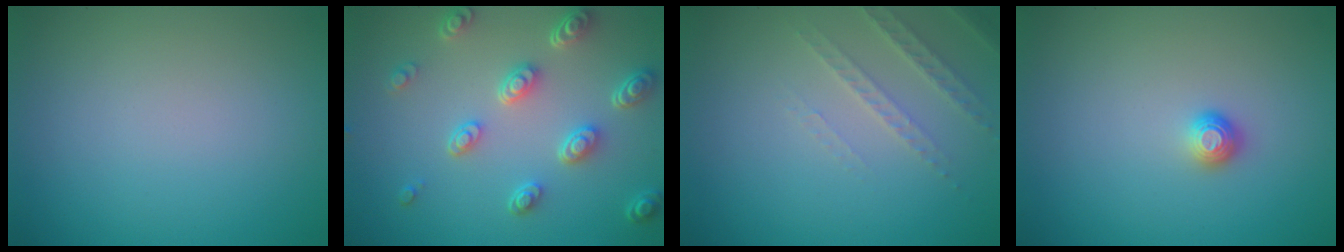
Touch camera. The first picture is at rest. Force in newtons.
{"total": 4.9, "press": 3.7, "slide": 3.2}
{"total": 2.2, "press": 2.1, "slide": 0.7}
{"total": 1.1, "press": 1.0, "slide": 0.4}